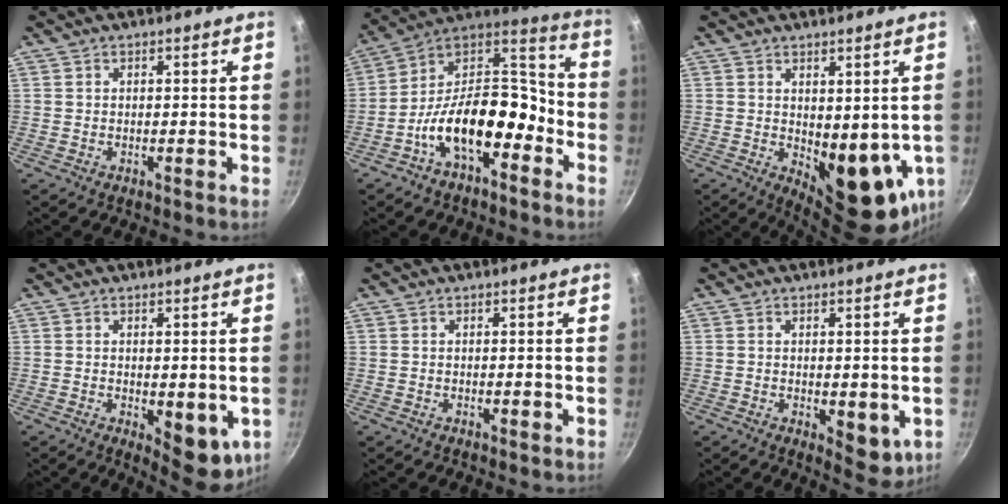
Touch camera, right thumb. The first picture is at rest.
{"total": 18.3, "force": [-7.6, 9.5, 13.7], "torque": [-0.193, 0.081, -0.147]}
{"total": 12.3, "force": [-0.2, 6.1, 10.7], "torque": [-0.115, -0.025, 0.015]}
{"total": 8.6, "force": [-1.5, 3.9, 7.5], "torque": [-0.068, -0.009, -0.008]}
{"total": 0.0}
{"total": 5.9, "force": [-0.7, 3.0, 5.1], "torque": [-0.050, -0.011, -0.001]}